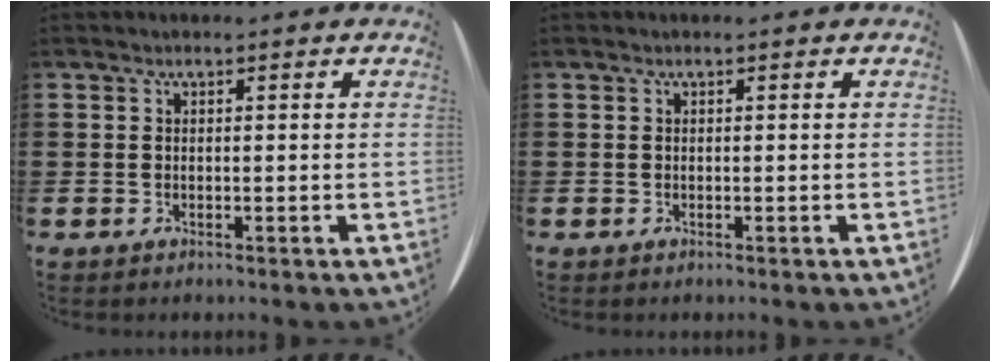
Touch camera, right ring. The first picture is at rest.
{"total": 0.0}